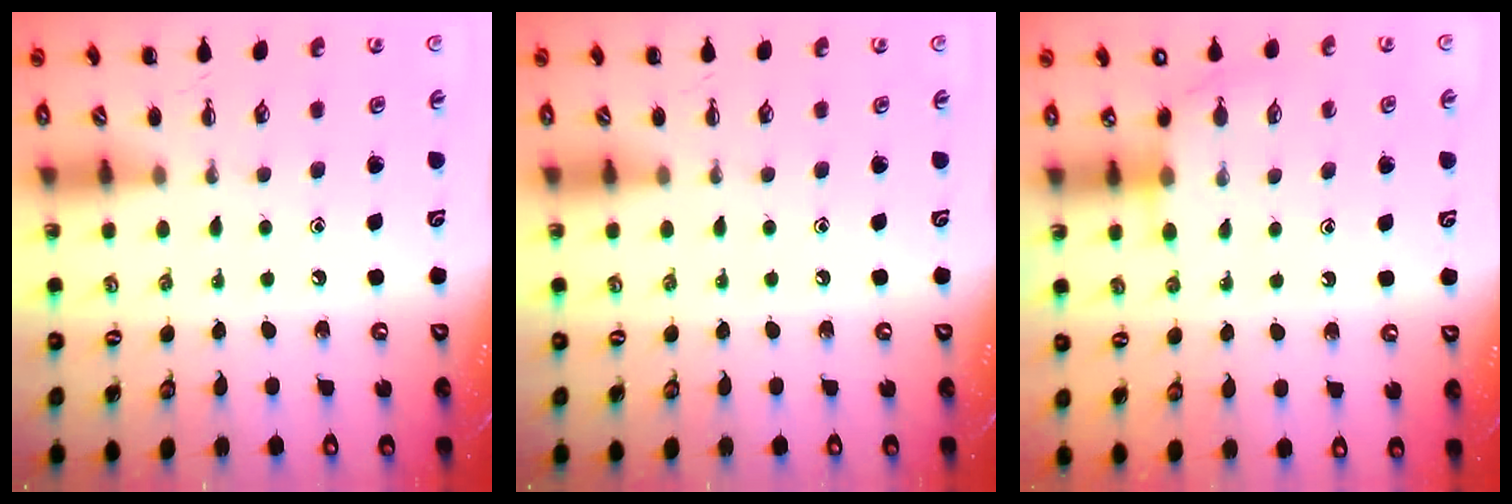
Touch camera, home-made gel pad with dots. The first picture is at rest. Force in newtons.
{"total": 0.0}
{"total": 5.3, "press": 5.3, "slide": 0.6}